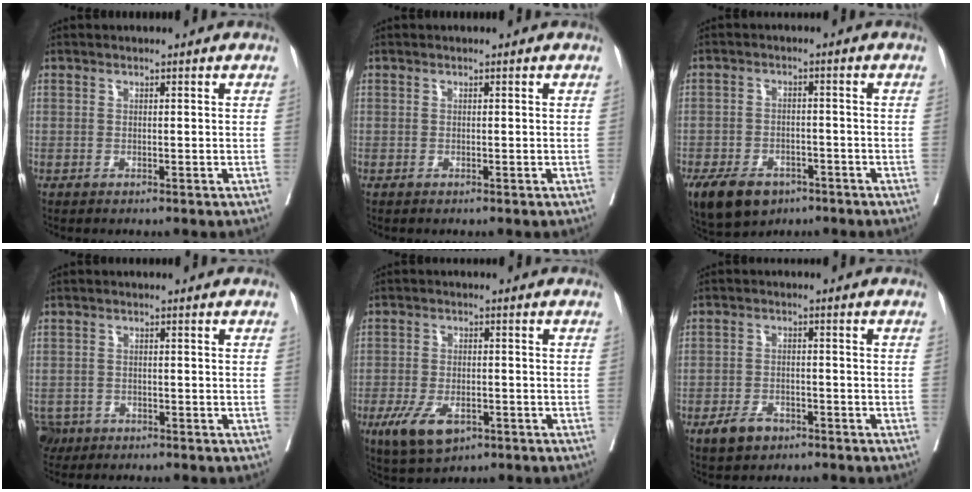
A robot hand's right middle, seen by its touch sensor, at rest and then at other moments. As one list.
[{"total": 0.0}, {"total": 9.3, "force": [-5.9, 5.6, 4.4], "torque": [-0.089, 0.000, -0.093]}, {"total": 3.4, "force": [-2.4, 2.3, 0.4], "torque": [-0.006, 0.003, -0.040]}, {"total": 7.5, "force": [-3.8, 3.6, 5.4], "torque": [-0.100, -0.010, -0.057]}, {"total": 3.9, "force": [-2.5, 2.2, 1.9], "torque": [-0.037, 0.001, -0.037]}]